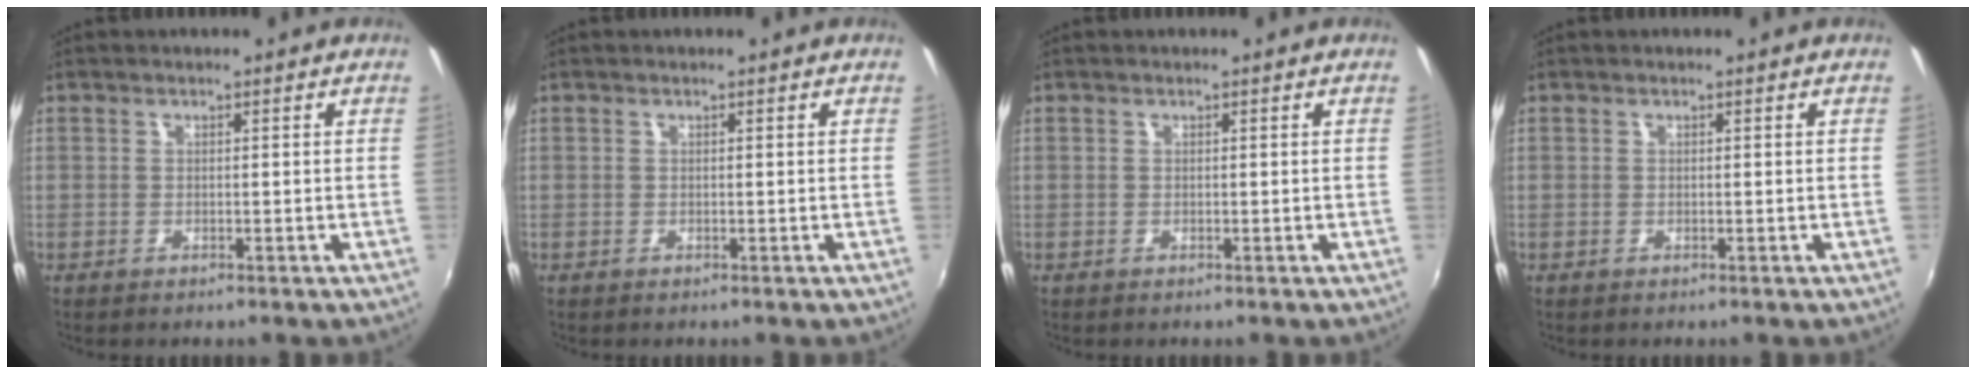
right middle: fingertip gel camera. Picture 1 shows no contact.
{"total": 0.0}
{"total": 0.0}
{"total": 0.0}